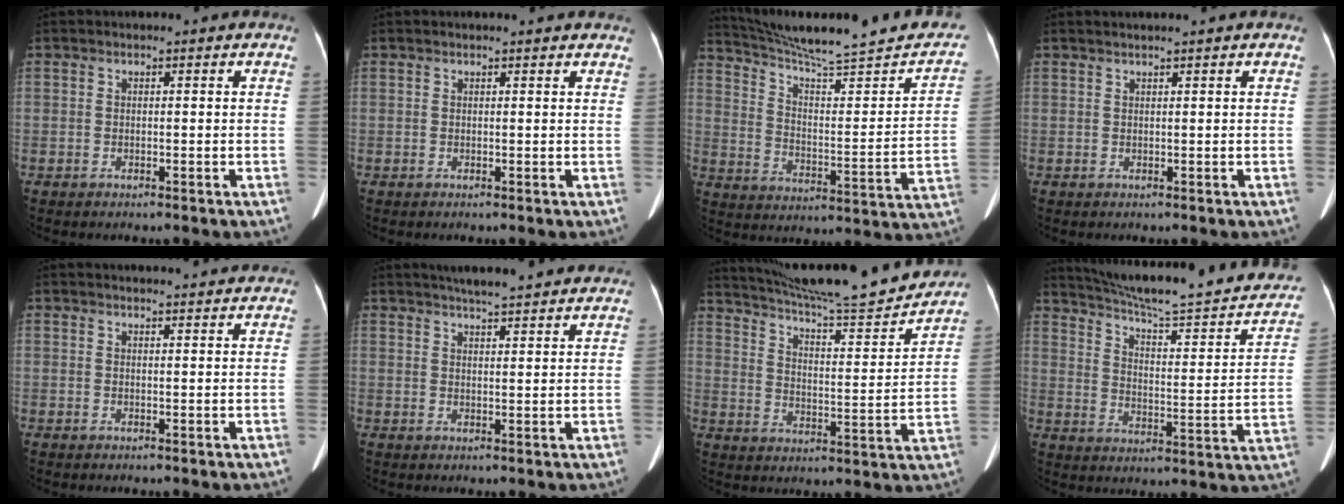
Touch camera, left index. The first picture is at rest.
{"total": 4.5, "force": [4.2, 0.5, 1.4], "torque": [-0.016, 0.014, 0.034]}
{"total": 23.3, "force": [20.2, 1.8, 11.4], "torque": [-0.167, -0.023, 0.282]}
{"total": 1.8, "force": [1.5, -0.4, 0.9], "torque": [-0.011, 0.015, 0.031]}
{"total": 8.3, "force": [8.0, 0.5, 2.3], "torque": [-0.026, 0.020, 0.083]}
{"total": 11.2, "force": [10.0, 0.8, 4.8], "torque": [-0.068, 0.018, 0.122]}
{"total": 22.8, "force": [21.0, 0.6, 8.9], "torque": [-0.149, -0.042, 0.296]}
{"total": 25.1, "force": [21.6, 2.4, 12.6], "torque": [-0.185, -0.032, 0.286]}